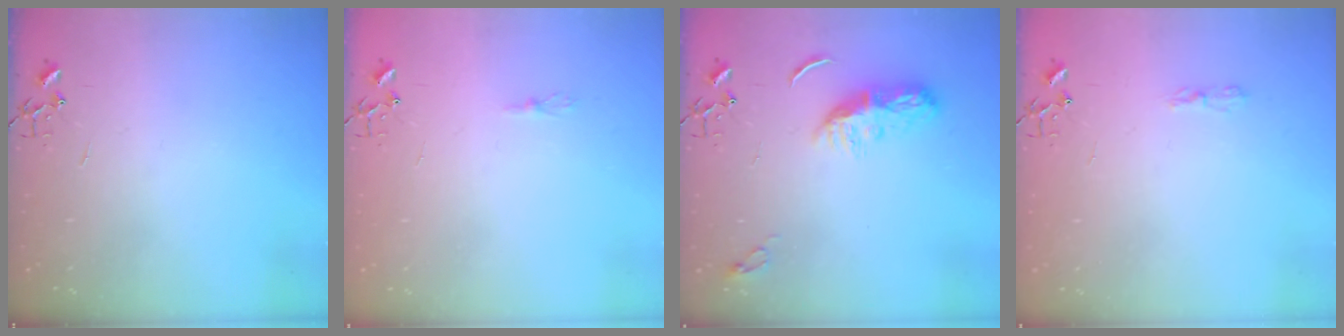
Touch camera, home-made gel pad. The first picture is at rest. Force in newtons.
{"total": 4.7, "press": 4.6, "slide": 0.6}
{"total": 8.7, "press": 8.7, "slide": 0.3}
{"total": 3.1, "press": 3.1, "slide": 0.6}